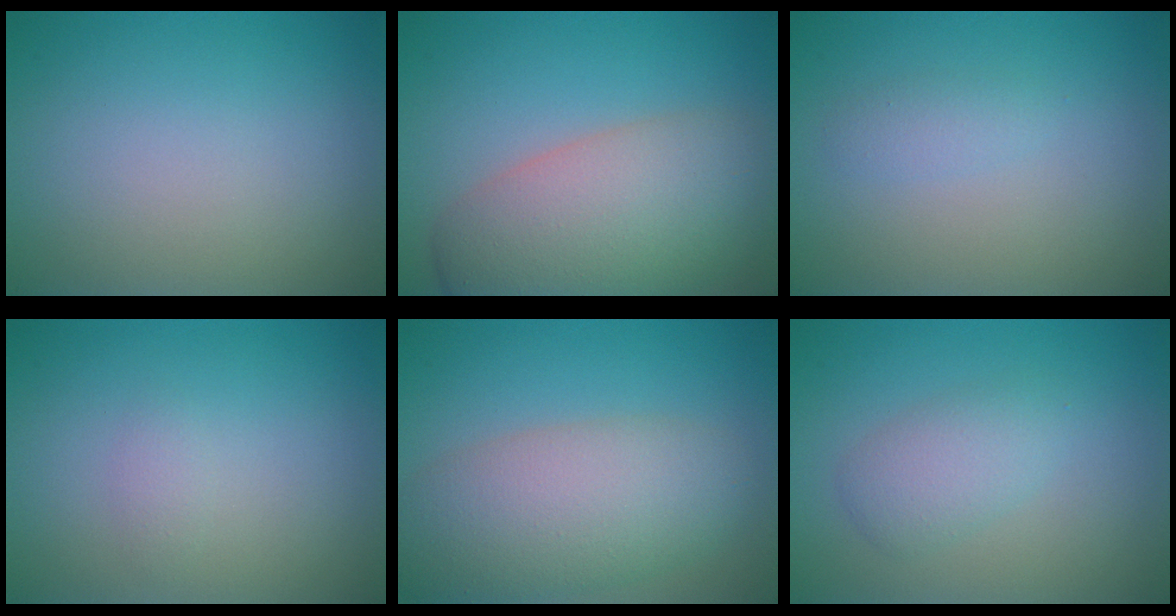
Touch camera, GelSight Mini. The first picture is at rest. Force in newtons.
{"total": 9.3, "press": 9.3, "slide": 0.7}
{"total": 1.1, "press": 1.0, "slide": 0.1}
{"total": 0.8, "press": 0.8, "slide": 0.0}
{"total": 7.0, "press": 7.0, "slide": 0.3}
{"total": 2.7, "press": 2.7, "slide": 0.1}